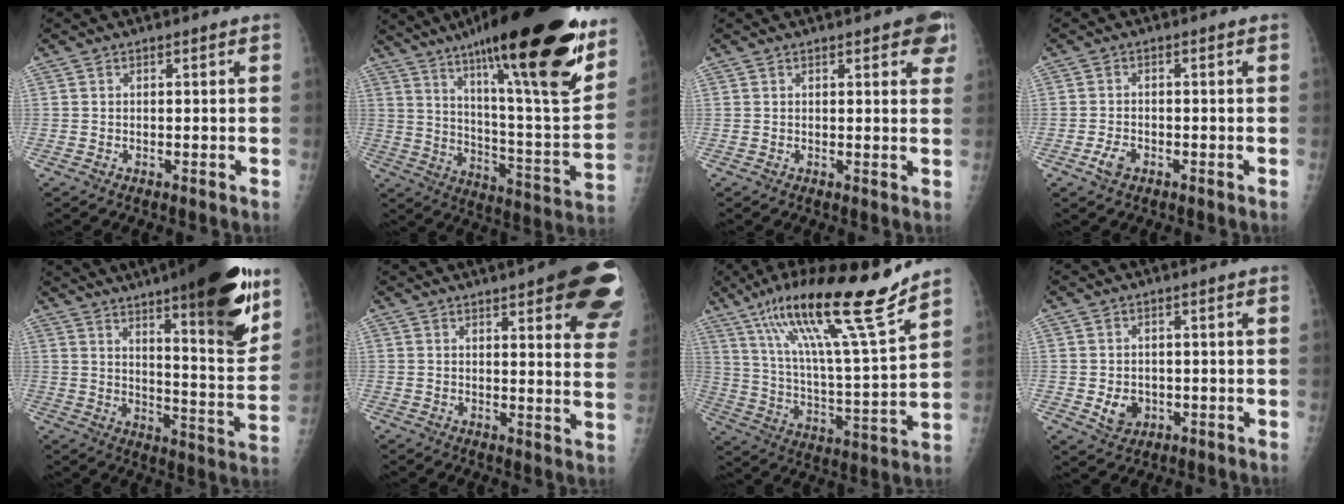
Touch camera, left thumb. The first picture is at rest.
{"total": 33.3, "force": [20.7, 6.1, 25.3], "torque": [-0.347, -0.059, 0.320]}
{"total": 5.8, "force": [3.1, 1.9, 4.4], "torque": [-0.032, -0.008, 0.031]}
{"total": 2.5, "force": [-1.4, 1.5, 1.5], "torque": [-0.032, 0.006, -0.023]}
{"total": 24.5, "force": [15.4, 4.4, 18.6], "torque": [-0.248, -0.069, 0.228]}
{"total": 19.2, "force": [10.9, 4.8, 15.0], "torque": [-0.161, -0.031, 0.119]}
{"total": 22.2, "force": [15.6, 1.3, 15.7], "torque": [-0.246, -0.064, 0.272]}
{"total": 4.1, "force": [-0.7, 3.4, 2.2], "torque": [-0.021, 0.000, 0.000]}